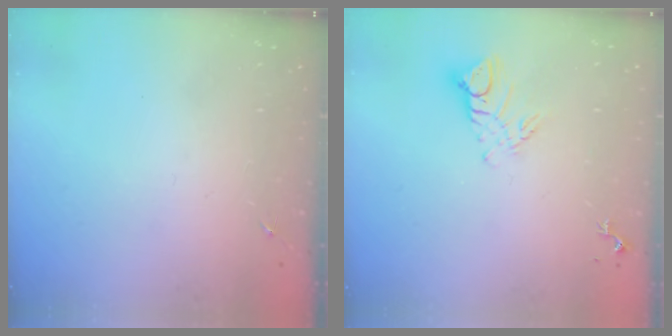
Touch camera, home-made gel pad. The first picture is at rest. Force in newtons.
{"total": 7.6, "press": 7.6, "slide": 0.7}